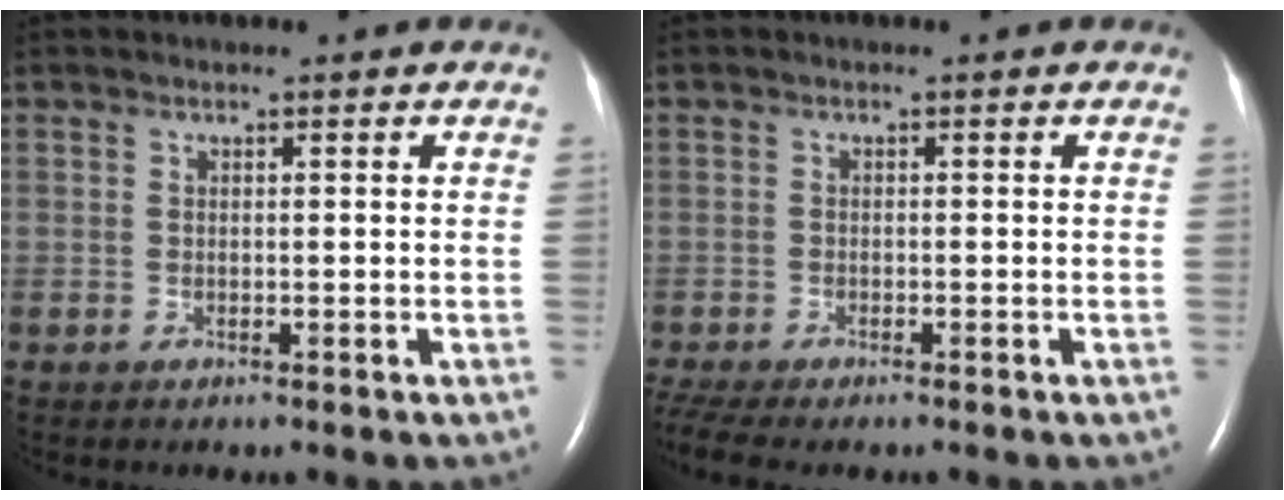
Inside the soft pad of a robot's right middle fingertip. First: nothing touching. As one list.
[{"total": 6.9, "force": [-5.6, 1.6, 3.6], "torque": [-0.075, -0.007, -0.092]}]